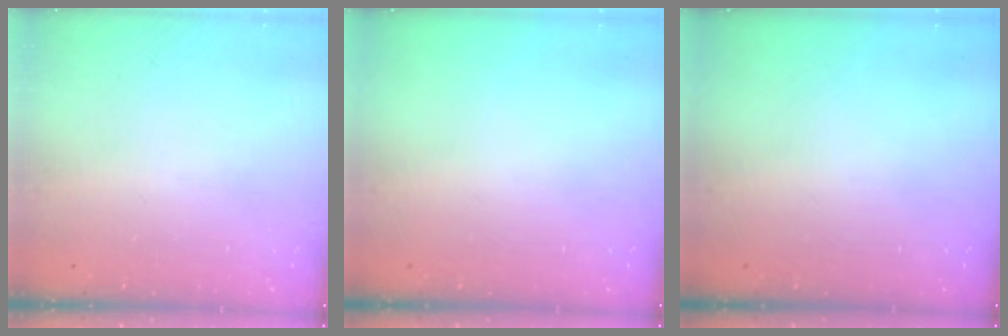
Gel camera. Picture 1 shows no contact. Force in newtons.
{"total": 0.0}
{"total": 0.0}